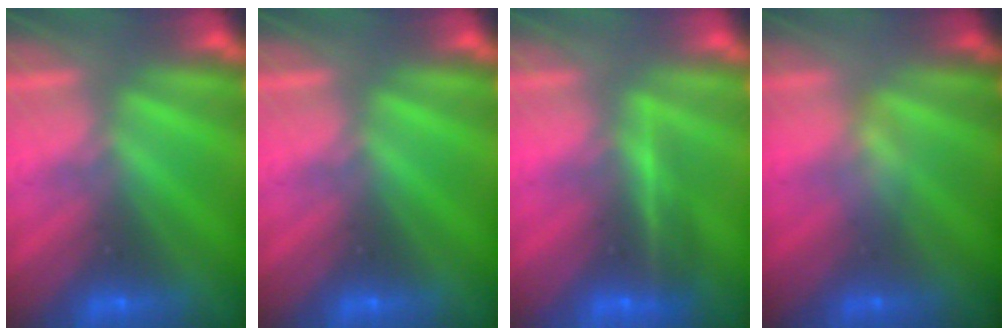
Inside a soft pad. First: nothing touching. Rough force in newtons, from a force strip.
{"total": 0.0}
{"total": 1.6}
{"total": 2.4}